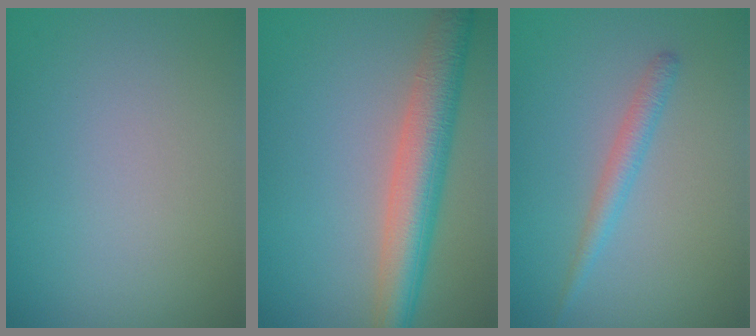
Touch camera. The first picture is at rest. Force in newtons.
{"total": 6.2, "press": 6.2, "slide": 0.3}
{"total": 1.8, "press": 1.8, "slide": 0.0}